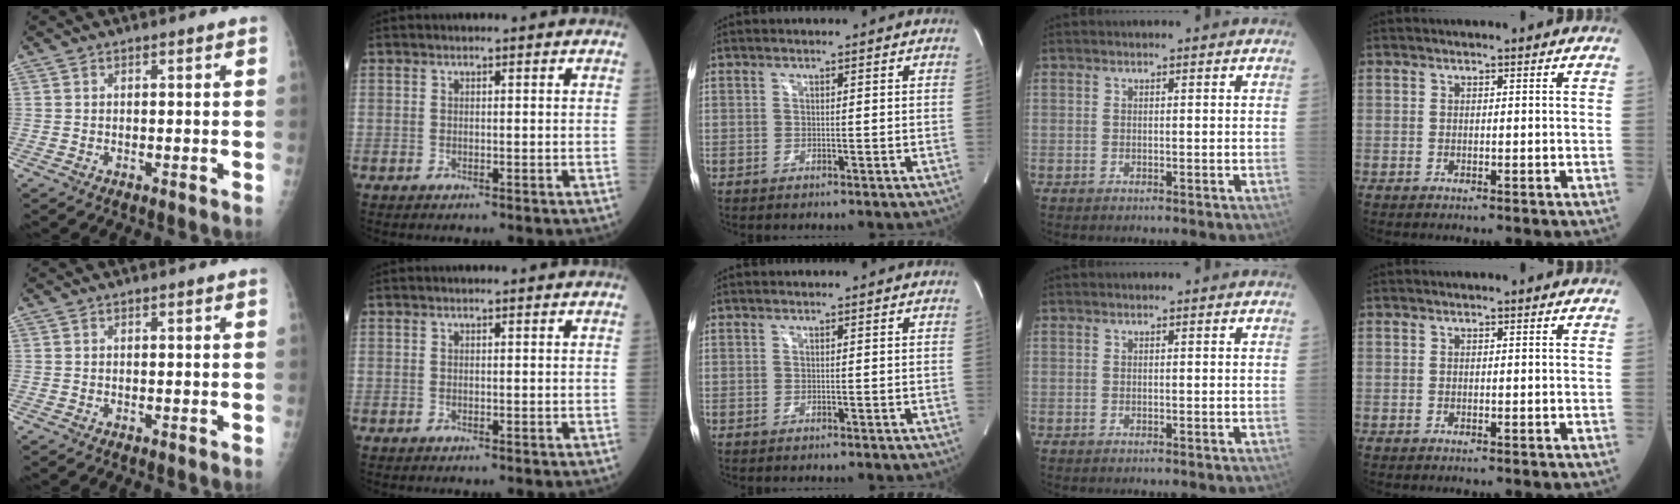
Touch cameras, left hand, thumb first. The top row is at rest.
{}